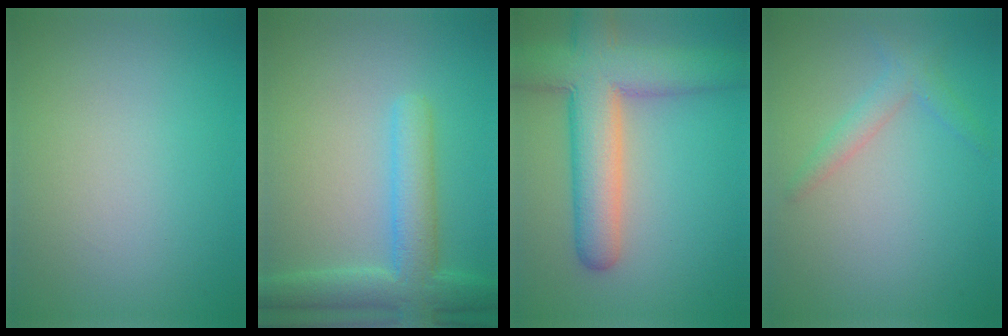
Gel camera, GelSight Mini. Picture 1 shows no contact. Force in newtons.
{"total": 5.1, "press": 5.1, "slide": 0.5}
{"total": 8.8, "press": 8.8, "slide": 0.4}
{"total": 1.9, "press": 1.9, "slide": 0.0}